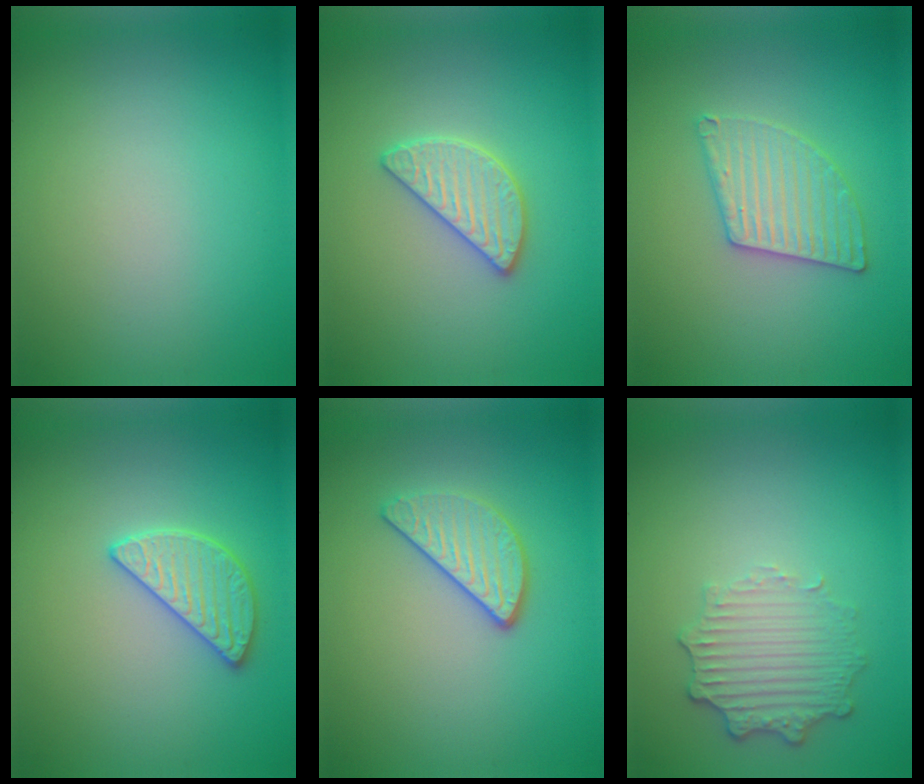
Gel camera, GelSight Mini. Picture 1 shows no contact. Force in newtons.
{"total": 2.9, "press": 2.9, "slide": 0.3}
{"total": 3.0, "press": 3.0, "slide": 0.2}
{"total": 2.8, "press": 2.8, "slide": 0.1}
{"total": 3.0, "press": 2.6, "slide": 1.3}
{"total": 3.5, "press": 2.9, "slide": 2.1}